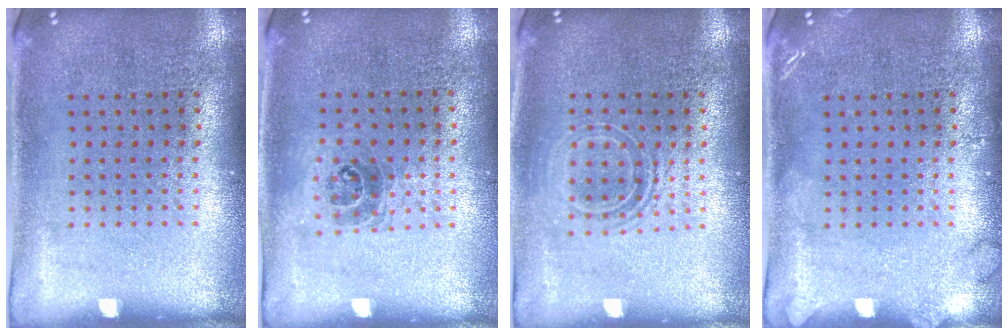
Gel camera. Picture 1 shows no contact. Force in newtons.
{"total": 1.1, "press": 0.9, "slide": 0.6}
{"total": 1.6, "press": 1.2, "slide": 1.0}
{"total": 1.3, "press": 1.3, "slide": 0.2}